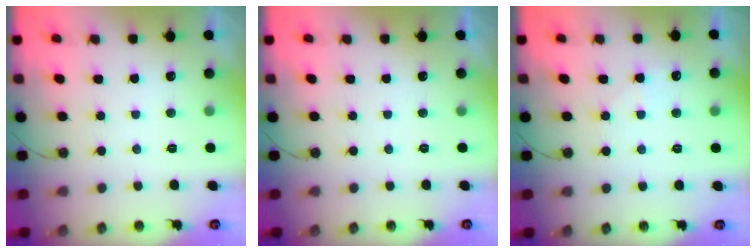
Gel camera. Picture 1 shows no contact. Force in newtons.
{"total": 0.0}
{"total": 5.6, "press": 5.6, "slide": 0.6}